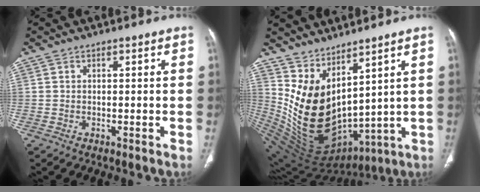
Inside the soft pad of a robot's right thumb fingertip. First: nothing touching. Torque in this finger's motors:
{"motor_torque": [0.07, 2.86, 1.63, 1.14, 0.23]}